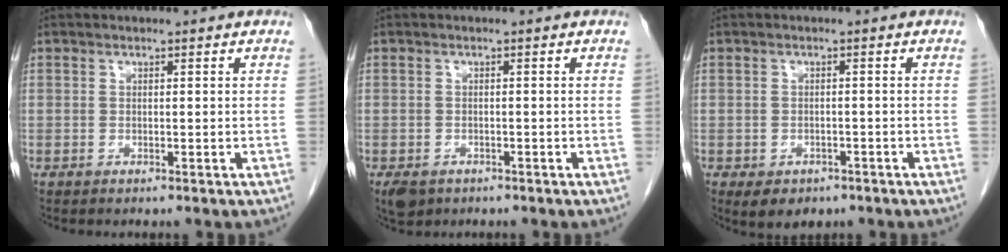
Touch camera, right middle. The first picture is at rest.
{"total": 3.3, "force": [-2.1, 2.2, 1.3], "torque": [-0.023, -0.003, -0.030]}
{"total": 4.6, "force": [-3.0, 2.9, 1.8], "torque": [-0.019, 0.000, -0.035]}